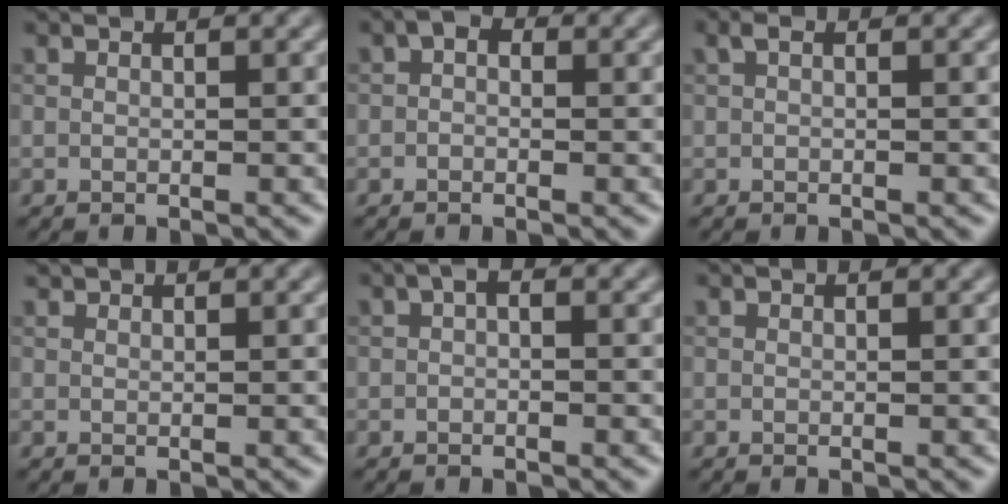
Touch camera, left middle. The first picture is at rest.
{"total": 1.1, "force": [0.0, 0.9, 0.8], "torque": [-0.014, -0.001, -0.009]}
{"total": 0.6, "force": [0.2, 0.2, 0.5], "torque": [-0.015, 0.005, 0.003]}
{"total": 0.5, "force": [0.5, 0.1, 0.0], "torque": [-0.004, -0.003, 0.007]}
{"total": 0.7, "force": [-0.2, 0.3, 0.6], "torque": [-0.015, 0.001, -0.005]}
{"total": 0.0}